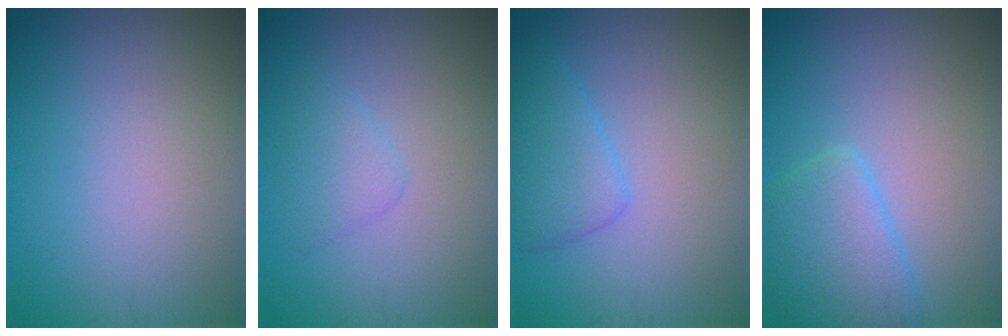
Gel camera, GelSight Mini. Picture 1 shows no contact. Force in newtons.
{"total": 1.8, "press": 1.8, "slide": 0.1}
{"total": 2.8, "press": 2.8, "slide": 0.2}
{"total": 3.9, "press": 3.9, "slide": 0.2}